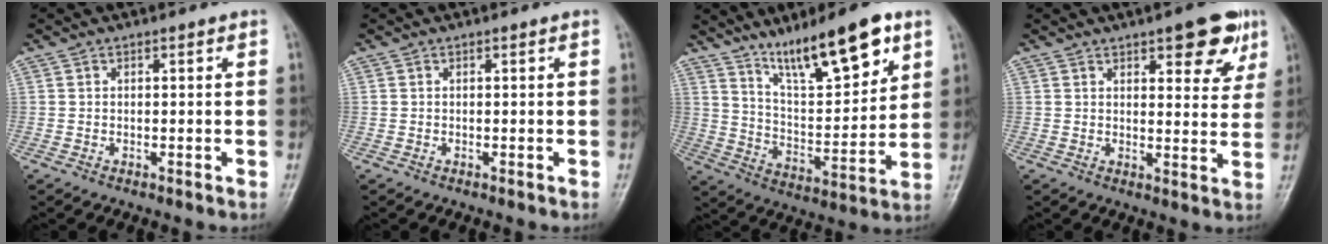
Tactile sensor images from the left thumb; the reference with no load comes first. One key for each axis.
{"total": 0.0}
{"total": 16.7, "fx": 10.7, "fy": 4.6, "fz": 12.0, "tx": -0.169, "ty": -0.056, "tz": 0.190}
{"total": 9.7, "fx": 5.5, "fy": 3.7, "fz": 7.1, "tx": -0.058, "ty": -0.023, "tz": 0.067}